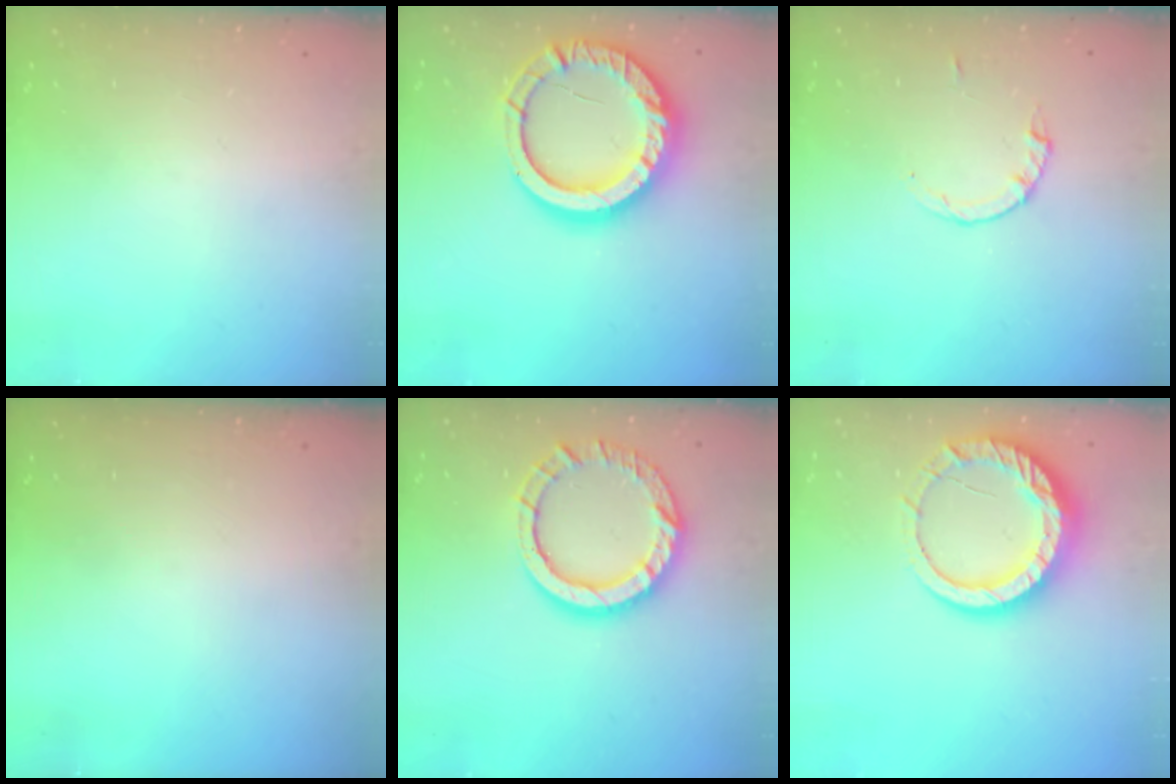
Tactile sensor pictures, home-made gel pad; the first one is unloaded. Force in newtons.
{"total": 19.7, "press": 19.6, "slide": 1.7}
{"total": 2.2, "press": 2.1, "slide": 0.3}
{"total": 0.0}
{"total": 12.9, "press": 12.8, "slide": 1.4}
{"total": 14.3, "press": 14.3, "slide": 1.3}